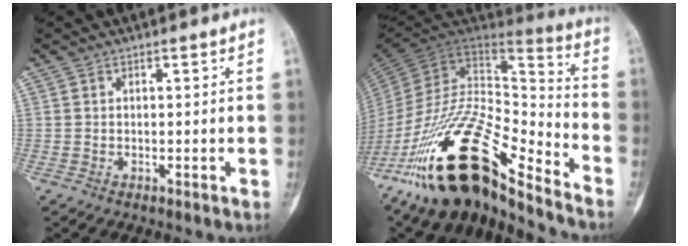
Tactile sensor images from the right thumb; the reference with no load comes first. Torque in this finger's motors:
{"motor_torque": [1.02, 0.76, 1.93, -0.84, 0.76]}